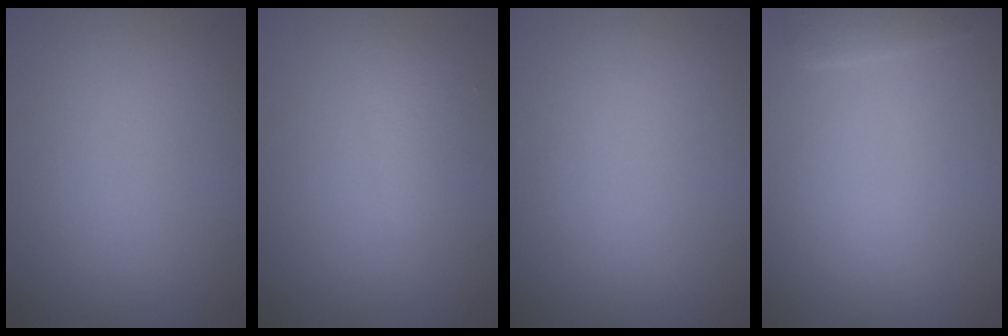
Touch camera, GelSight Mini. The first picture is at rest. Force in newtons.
{"total": 1.5, "press": 1.5, "slide": 0.0}
{"total": 0.0}
{"total": 1.2, "press": 1.2, "slide": 0.1}